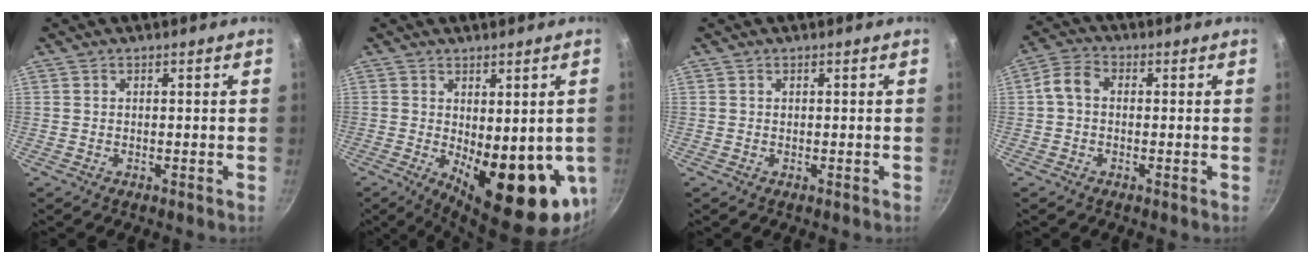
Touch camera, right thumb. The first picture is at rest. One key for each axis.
{"total": 16.4, "fx": -2.1, "fy": 6.8, "fz": 14.7, "tx": -0.170, "ty": -0.032, "tz": -0.012}
{"total": 0.0}
{"total": 4.6, "fx": -0.2, "fy": 3.4, "fz": 3.0, "tx": -0.061, "ty": 0.019, "tz": -0.016}